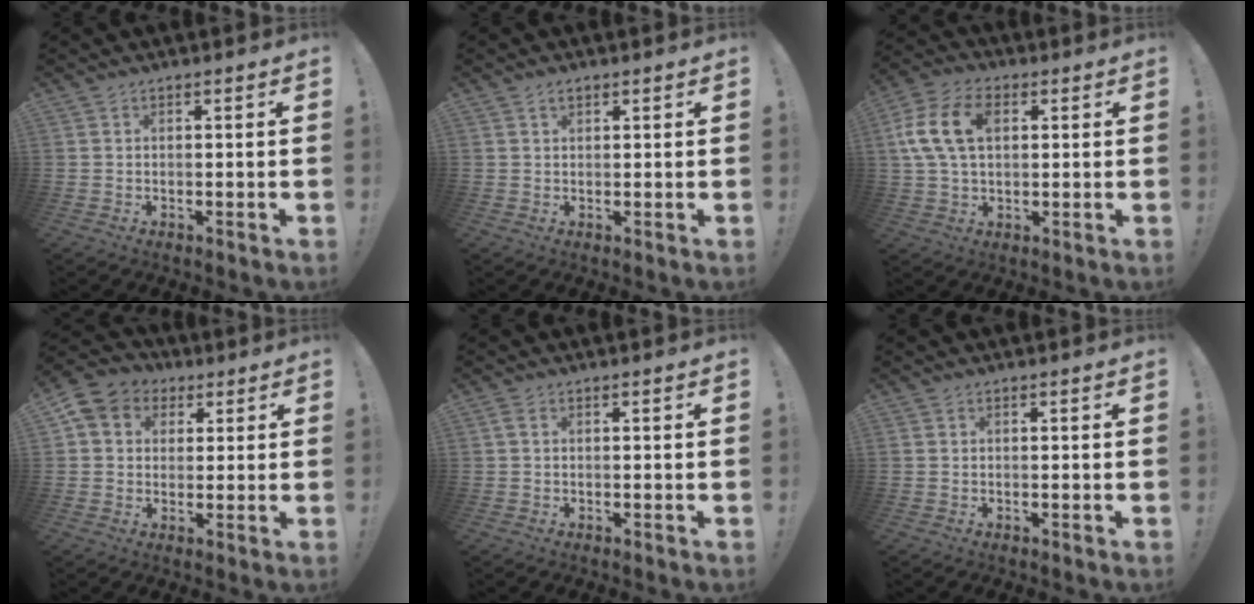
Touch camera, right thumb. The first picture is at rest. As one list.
[{"total": 1.6, "force": [1.0, 0.9, 0.9], "torque": [-0.014, -0.001, 0.018]}, {"total": 14.0, "force": [2.9, 8.9, 10.3], "torque": [-0.211, 0.006, 0.054]}, {"total": 7.7, "force": [1.9, 6.9, 3.0], "torque": [-0.054, 0.000, 0.039]}, {"total": 1.2, "force": [0.1, 0.5, 1.1], "torque": [-0.024, 0.004, 0.002]}, {"total": 0.0}]